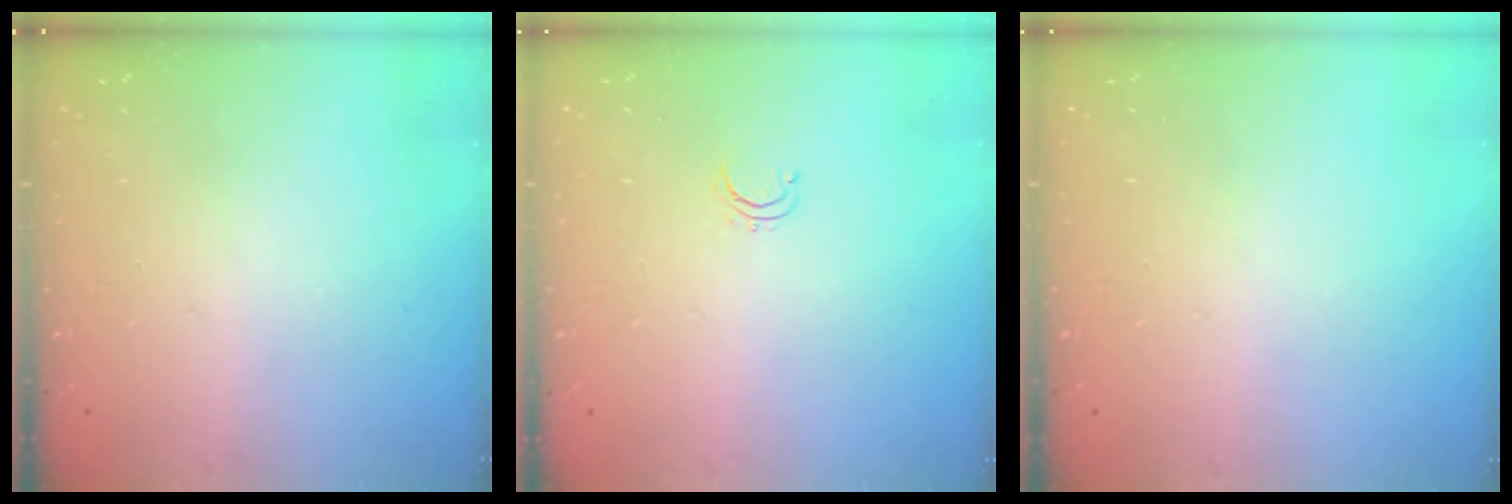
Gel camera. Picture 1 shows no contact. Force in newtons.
{"total": 2.8, "press": 2.8, "slide": 0.2}
{"total": 0.0}